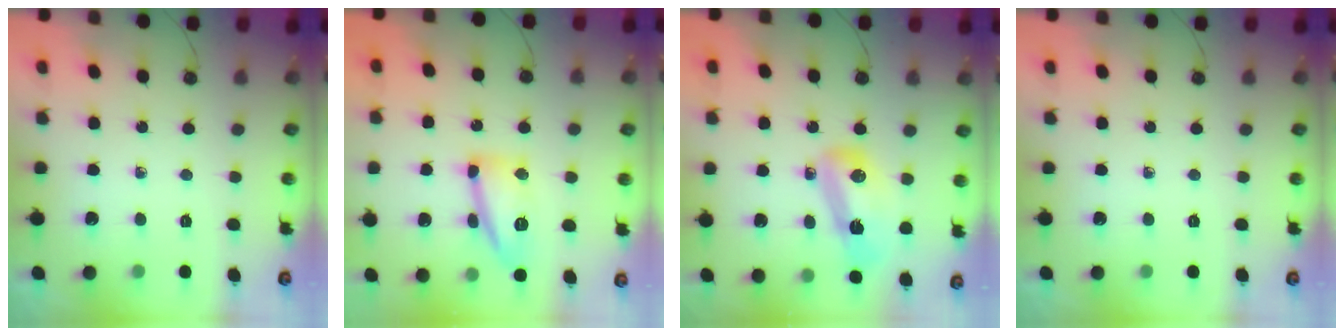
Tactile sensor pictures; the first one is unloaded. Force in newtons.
{"total": 15.2, "press": 15.1, "slide": 1.2}
{"total": 9.2, "press": 9.2, "slide": 0.6}
{"total": 0.0}